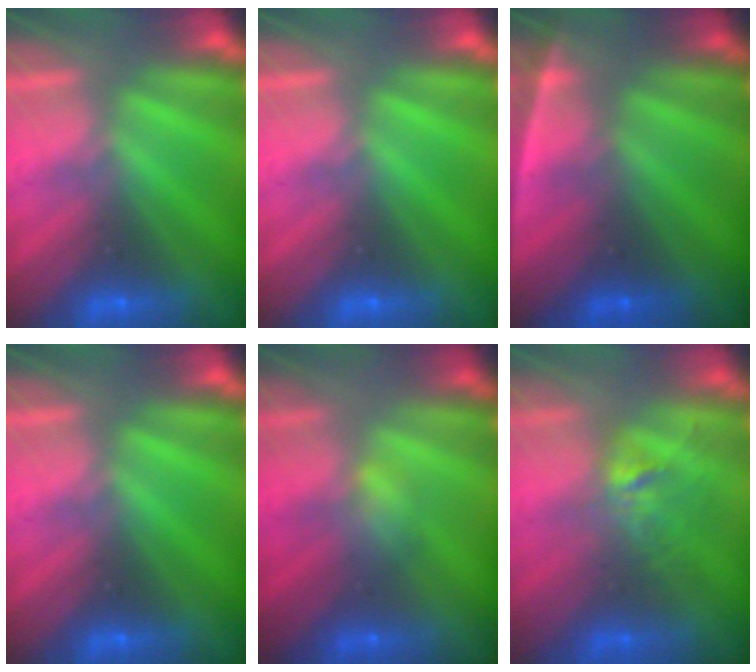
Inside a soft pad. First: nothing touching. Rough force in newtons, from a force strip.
{"total": 0.0}
{"total": 2.6}
{"total": 0.0}
{"total": 2.6}
{"total": 2.7}